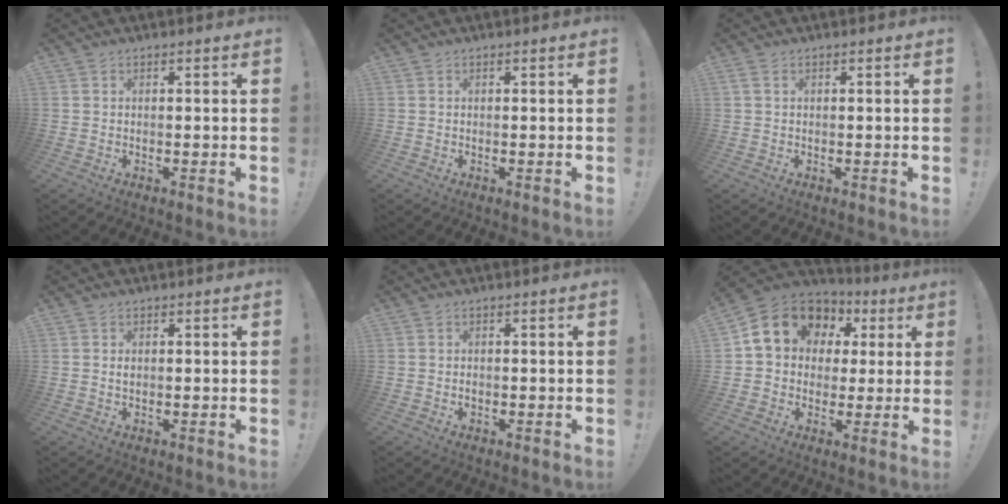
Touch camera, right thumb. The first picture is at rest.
{"total": 0.0}
{"total": 1.3, "force": [0.4, 0.7, 1.0], "torque": [-0.022, 0.003, 0.009]}
{"total": 0.9, "force": [0.1, 0.7, 0.7], "torque": [-0.007, 0.000, 0.000]}
{"total": 0.8, "force": [-0.3, 0.6, 0.3], "torque": [-0.007, 0.002, -0.006]}
{"total": 14.0, "force": [5.8, 11.1, 6.4], "torque": [-0.094, -0.027, 0.116]}